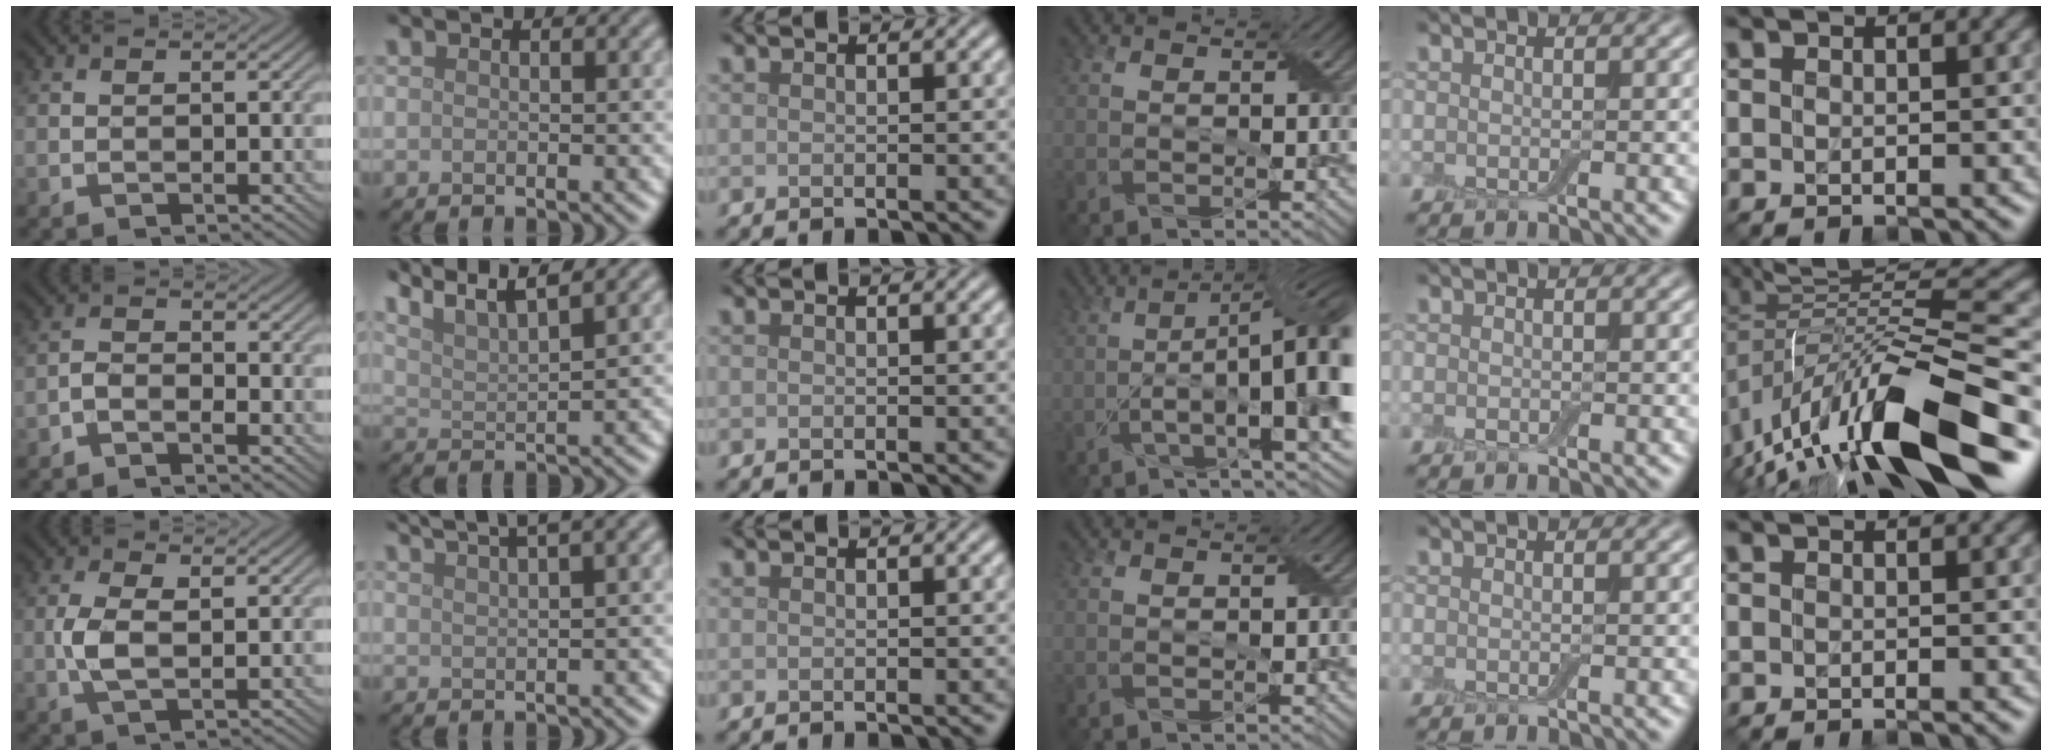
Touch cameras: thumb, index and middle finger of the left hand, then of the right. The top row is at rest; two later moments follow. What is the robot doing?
{"motion": "peel", "object": "aluminum foil"}